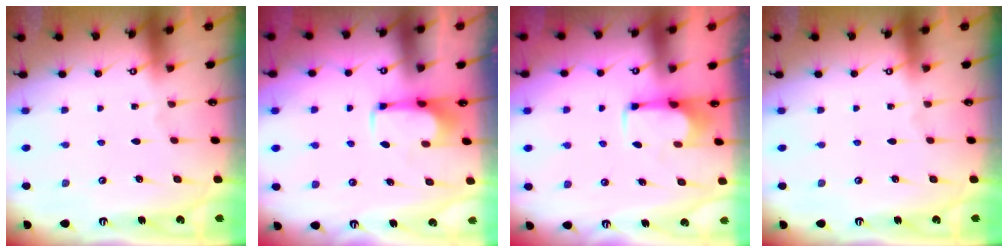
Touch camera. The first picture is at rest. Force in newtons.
{"total": 2.0, "press": 1.9, "slide": 0.4}
{"total": 2.8, "press": 2.5, "slide": 1.1}
{"total": 0.0}